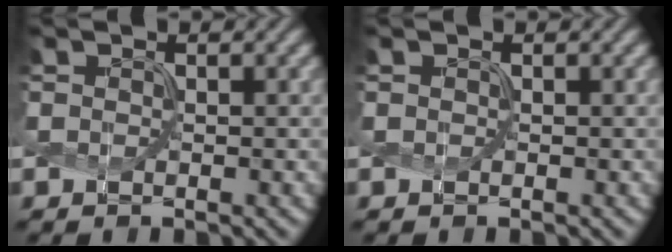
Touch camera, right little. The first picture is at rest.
{"total": 0.0}